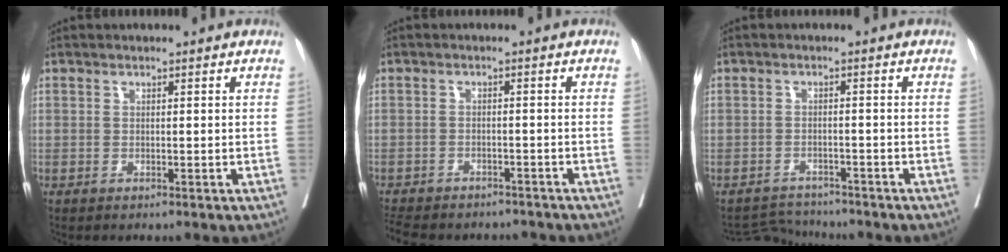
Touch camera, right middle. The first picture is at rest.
{"total": 12.2, "force": [-10.8, 4.1, 4.1], "torque": [-0.097, -0.001, -0.141]}
{"total": 3.8, "force": [-3.7, 0.2, -1.1], "torque": [0.014, -0.004, -0.060]}